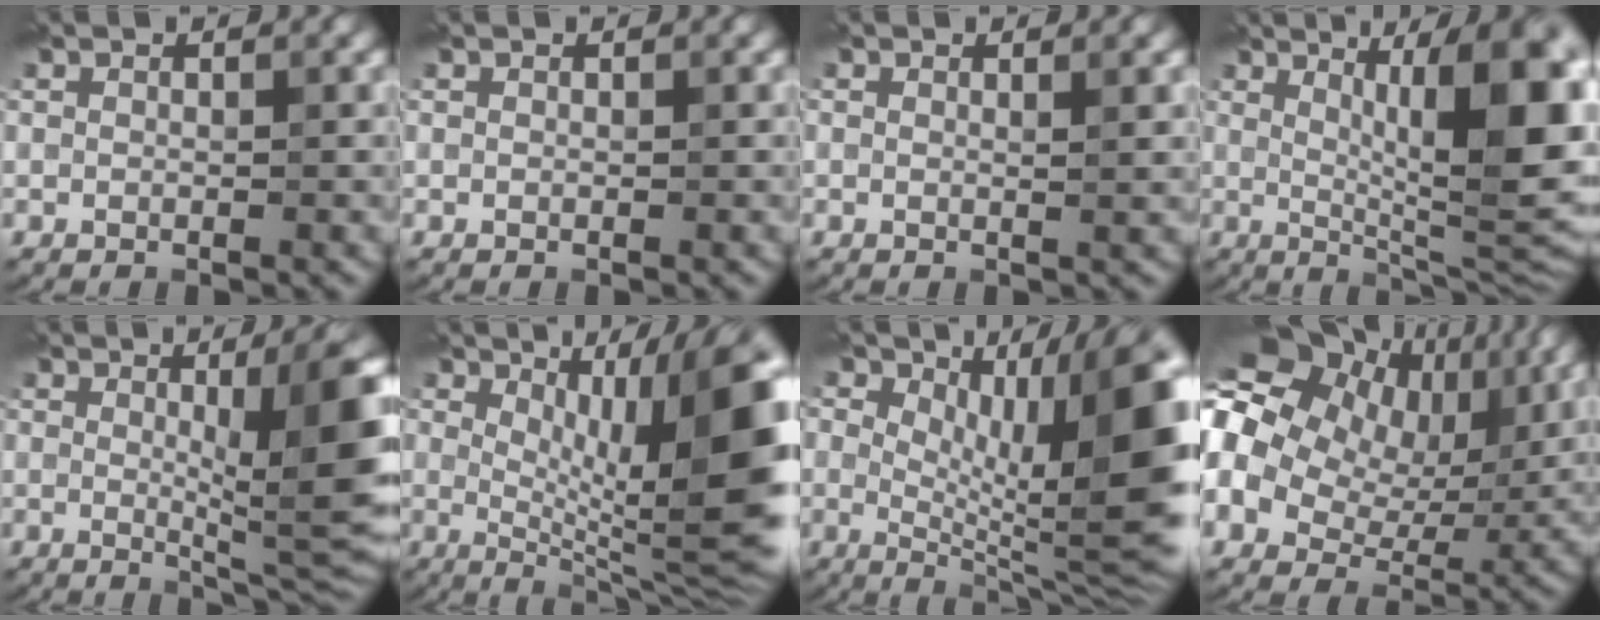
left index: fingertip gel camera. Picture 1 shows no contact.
{"total": 0.0}
{"total": 1.0, "force": [0.3, -0.1, 0.9], "torque": [-0.015, 0.001, 0.005]}
{"total": 12.8, "force": [2.7, 3.3, 12.1], "torque": [-0.135, 0.008, 0.050]}
{"total": 9.1, "force": [0.5, 1.8, 8.9], "torque": [-0.126, -0.005, 0.012]}
{"total": 11.9, "force": [1.3, 3.5, 11.3], "torque": [-0.153, 0.002, 0.019]}
{"total": 12.4, "force": [1.0, 4.7, 11.4], "torque": [-0.154, 0.004, 0.013]}
{"total": 16.1, "force": [4.2, 11.5, 10.4], "torque": [-0.217, 0.041, 0.069]}